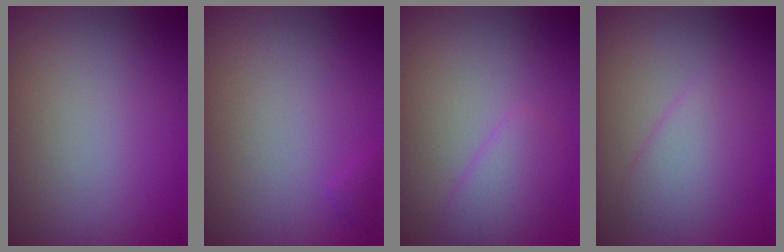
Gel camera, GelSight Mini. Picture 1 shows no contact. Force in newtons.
{"total": 0.6, "press": 0.6, "slide": 0.1}
{"total": 2.5, "press": 2.5, "slide": 0.3}
{"total": 2.9, "press": 2.9, "slide": 0.2}